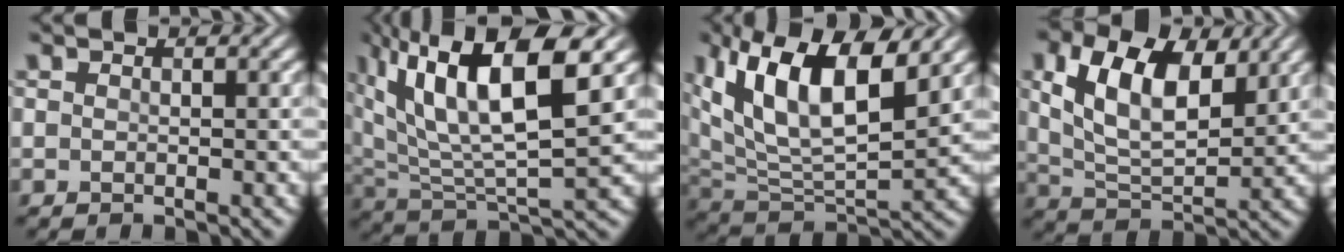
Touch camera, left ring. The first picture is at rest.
{"total": 12.7, "force": [6.0, 3.9, 10.5], "torque": [-0.196, 0.015, 0.108]}
{"total": 12.3, "force": [5.7, 5.0, 9.7], "torque": [-0.180, 0.005, 0.103]}
{"total": 8.9, "force": [3.3, 4.8, 6.7], "torque": [-0.134, 0.003, 0.059]}